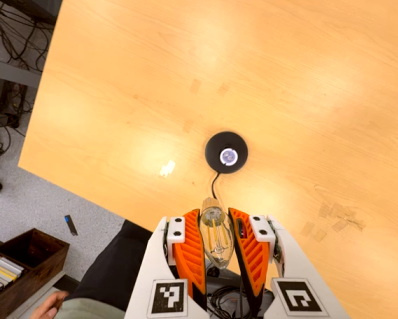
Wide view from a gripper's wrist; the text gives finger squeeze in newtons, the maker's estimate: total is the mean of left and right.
{"total": 22.4, "left": 24.6, "right": 20.3}